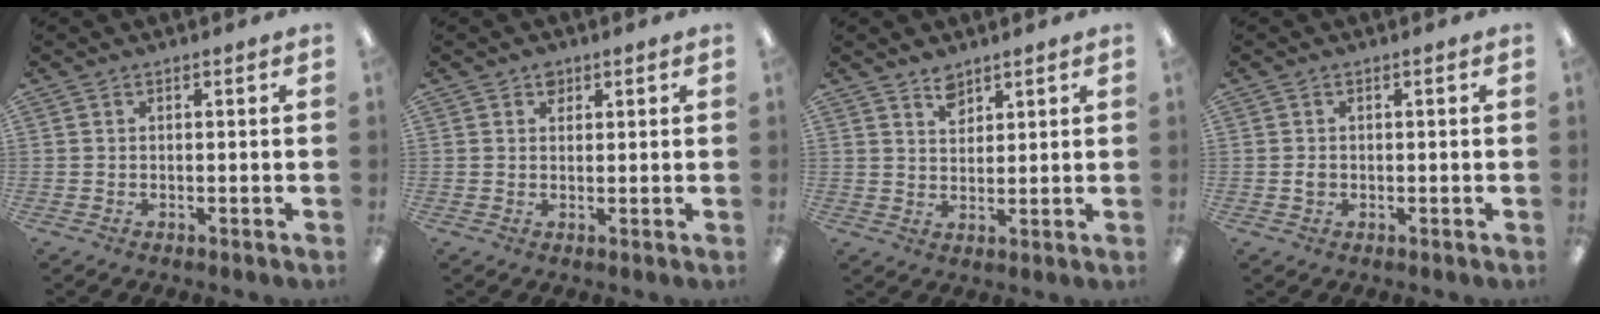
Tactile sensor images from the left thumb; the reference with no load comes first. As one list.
[{"total": 1.9, "force": [1.2, 1.3, 0.6], "torque": [-0.006, -0.003, 0.022]}, {"total": 4.3, "force": [3.4, 2.3, 1.2], "torque": [-0.008, -0.020, 0.061]}, {"total": 1.4, "force": [-0.1, 1.0, 1.0], "torque": [-0.019, 0.003, -0.004]}]